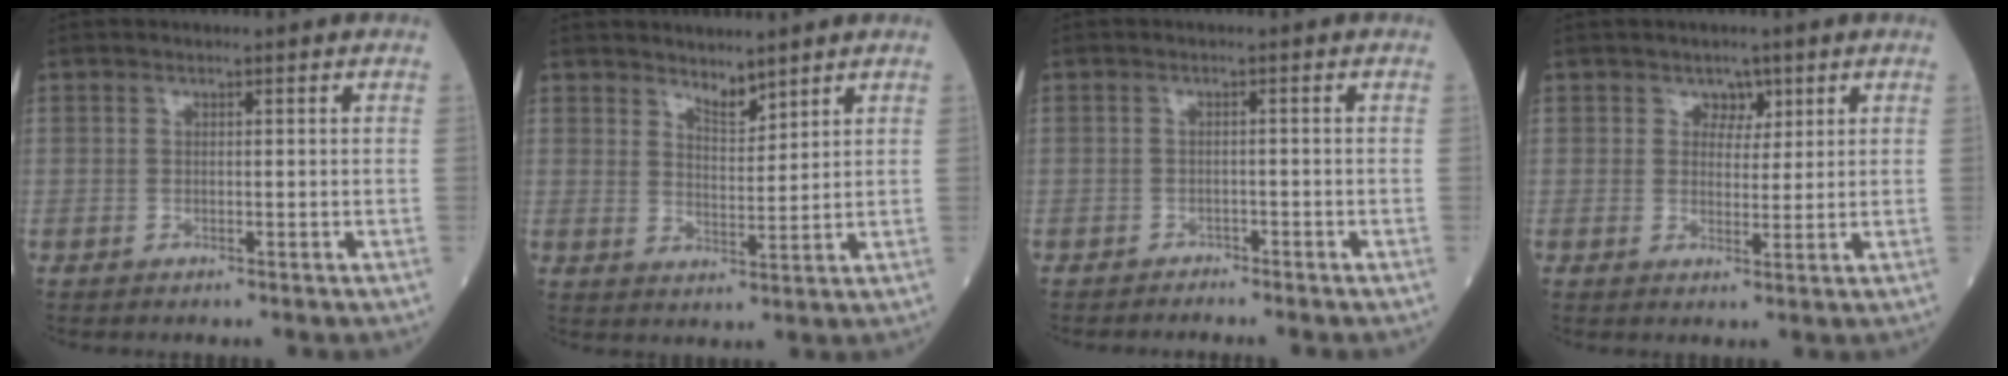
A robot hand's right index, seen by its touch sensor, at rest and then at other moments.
{"total": 3.1, "force": [2.9, 0.7, 1.1], "torque": [-0.022, -0.007, 0.056]}
{"total": 1.7, "force": [-1.7, -0.2, -0.2], "torque": [0.007, -0.005, -0.025]}
{"total": 2.5, "force": [1.4, 1.8, 0.9], "torque": [-0.004, 0.000, 0.020]}